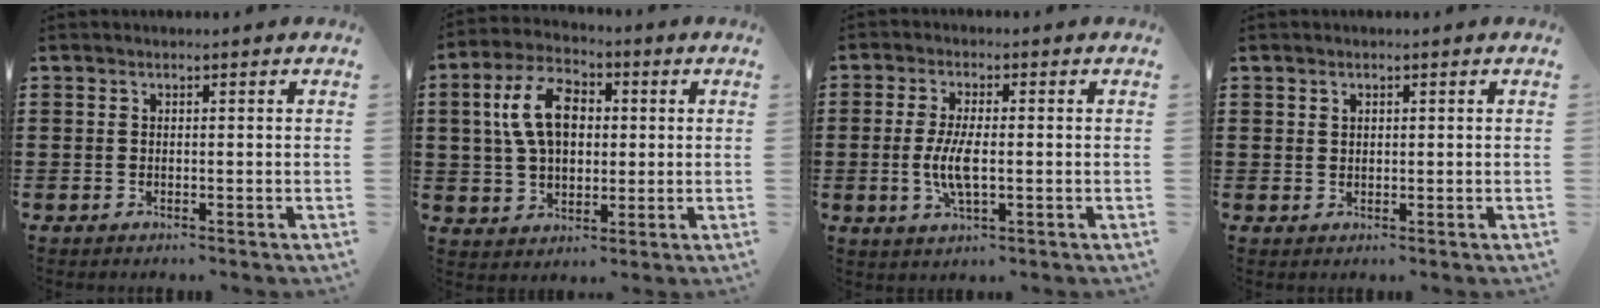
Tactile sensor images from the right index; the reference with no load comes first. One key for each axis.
{"total": 10.4, "fx": 1.8, "fy": 6.3, "fz": 8.1, "tx": -0.170, "ty": 0.015, "tz": 0.029}
{"total": 5.9, "fx": -0.7, "fy": 2.0, "fz": 5.5, "tx": -0.125, "ty": -0.007, "tz": -0.020}
{"total": 0.8, "fx": 0.5, "fy": 0.6, "fz": 0.3, "tx": -0.008, "ty": 0.001, "tz": 0.010}